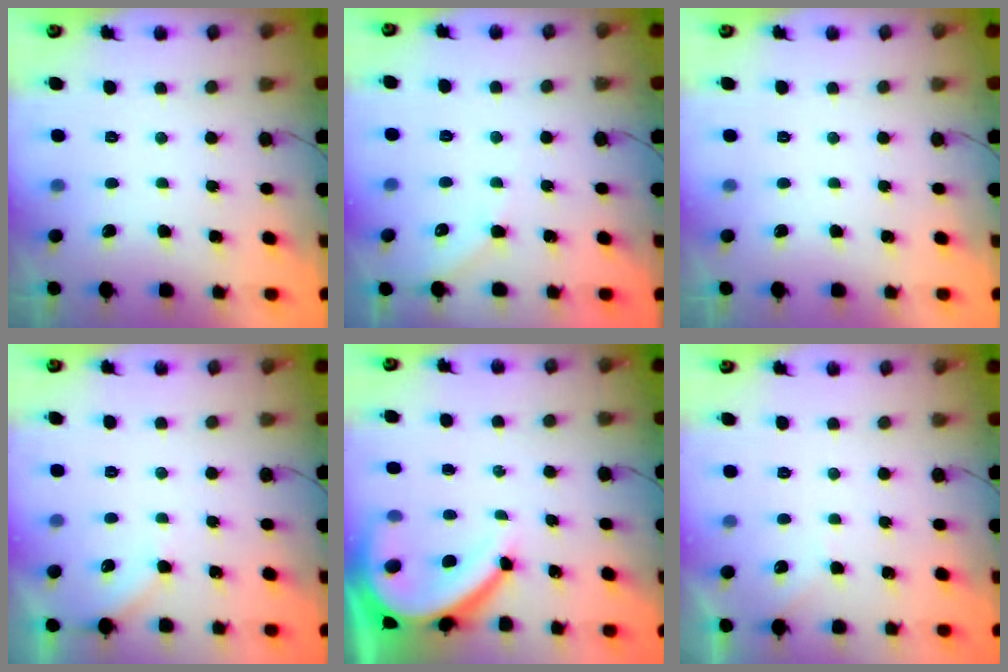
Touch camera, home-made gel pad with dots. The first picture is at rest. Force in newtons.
{"total": 3.0, "press": 3.0, "slide": 0.6}
{"total": 0.0}
{"total": 2.9, "press": 2.9, "slide": 0.4}
{"total": 10.5, "press": 10.4, "slide": 1.4}
{"total": 2.5, "press": 2.4, "slide": 0.3}